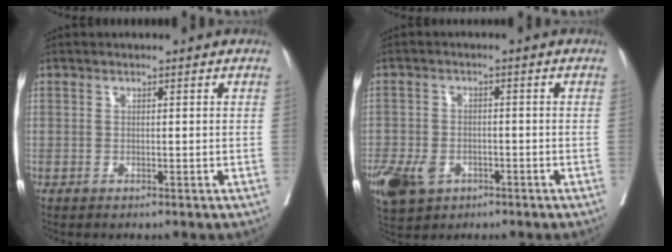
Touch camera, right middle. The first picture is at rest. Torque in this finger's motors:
{"motor_torque": [0.97, -0.91, 0.11, 0.09]}